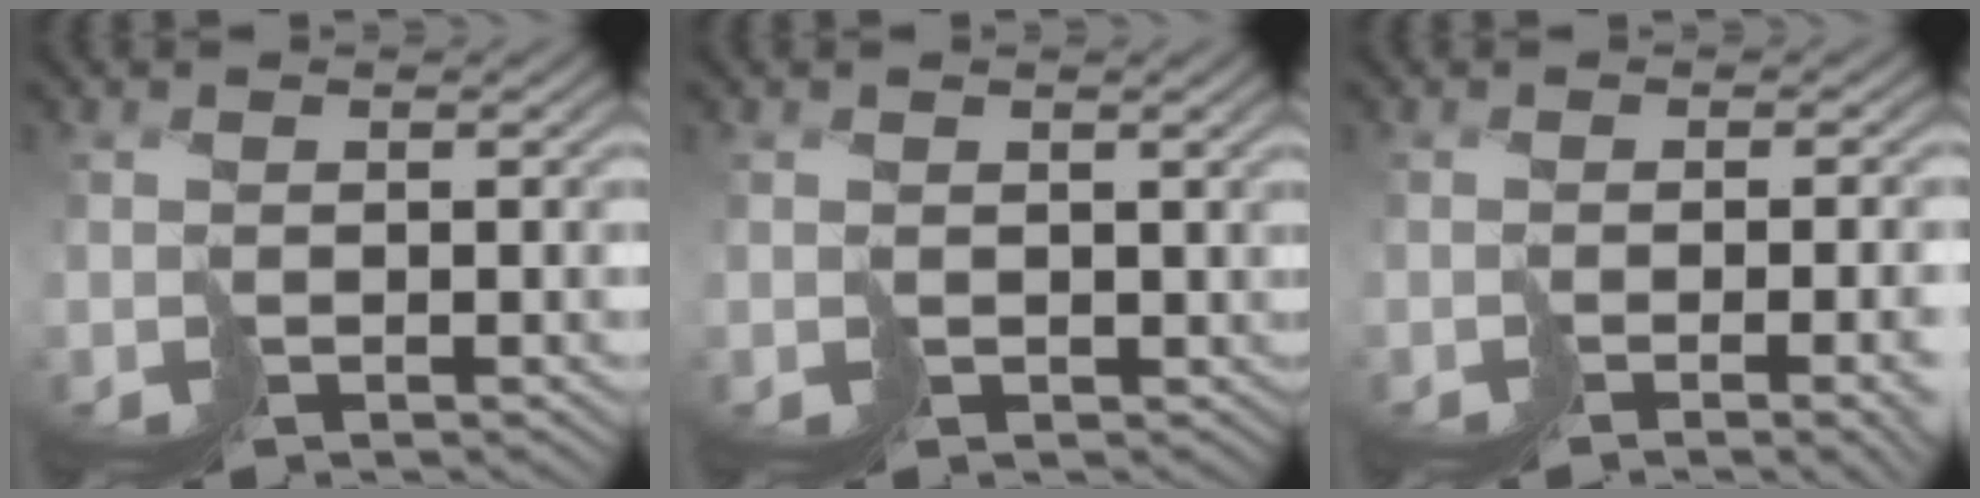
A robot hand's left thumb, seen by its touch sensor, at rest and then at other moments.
{"total": 2.1, "force": [0.5, 1.9, 0.7], "torque": [-0.023, -0.008, 0.009]}
{"total": 5.7, "force": [-2.6, 1.5, 4.8], "torque": [-0.052, -0.020, -0.019]}